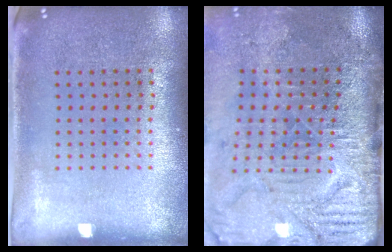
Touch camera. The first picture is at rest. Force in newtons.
{"total": 4.9, "press": 4.0, "slide": 2.8}